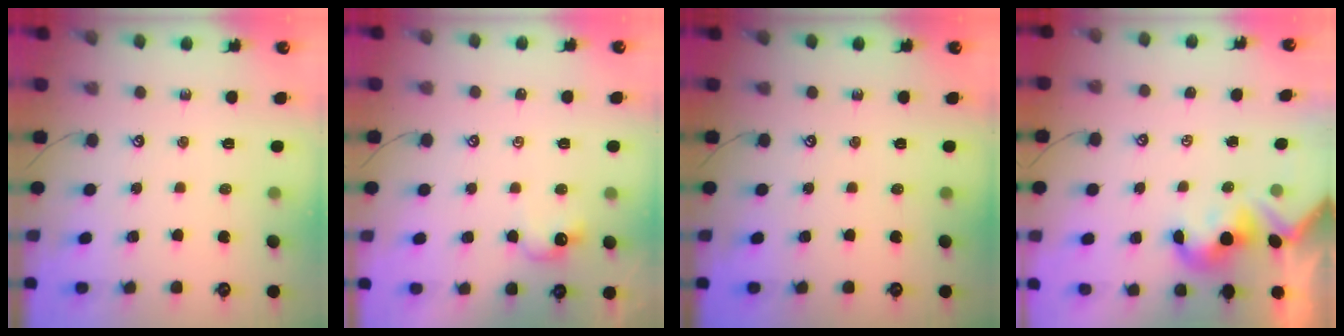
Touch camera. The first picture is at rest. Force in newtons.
{"total": 1.5, "press": 1.4, "slide": 0.5}
{"total": 0.0}
{"total": 1.6, "press": 1.5, "slide": 0.6}